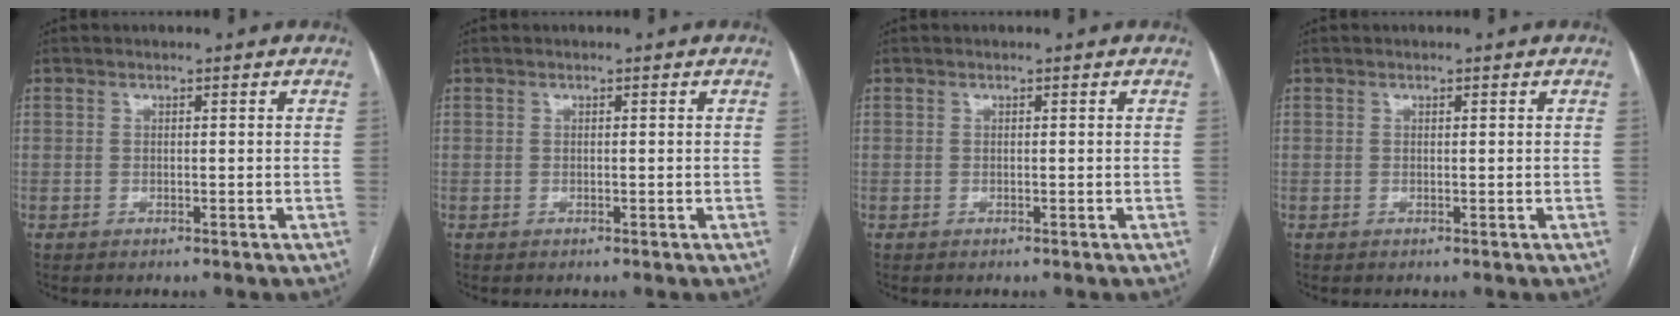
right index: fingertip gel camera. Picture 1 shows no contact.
{"total": 0.0}
{"total": 0.0}
{"total": 0.0}